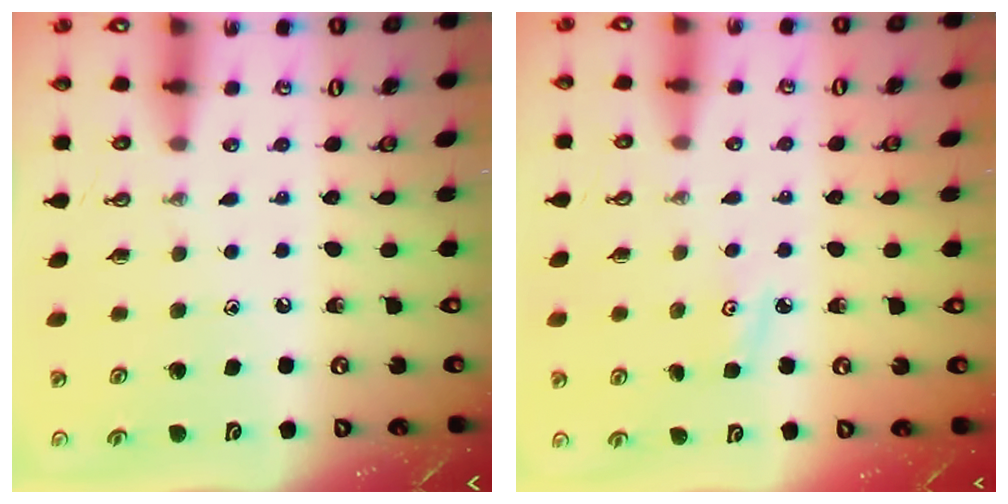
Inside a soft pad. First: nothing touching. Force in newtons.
{"total": 3.0, "press": 2.9, "slide": 0.4}